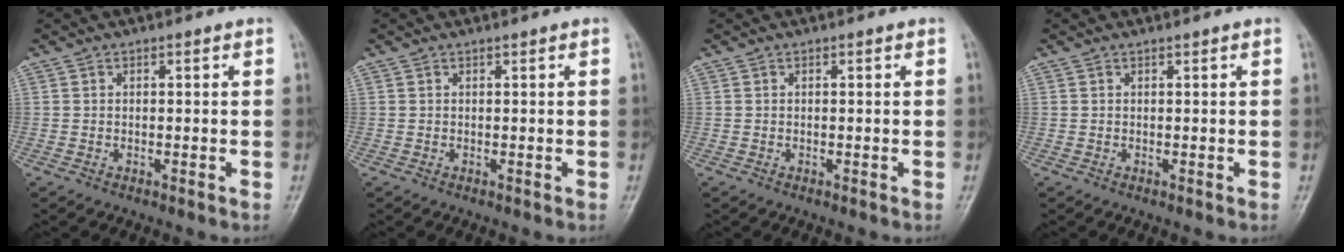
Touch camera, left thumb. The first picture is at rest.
{"total": 0.0}
{"total": 0.0}
{"total": 0.0}